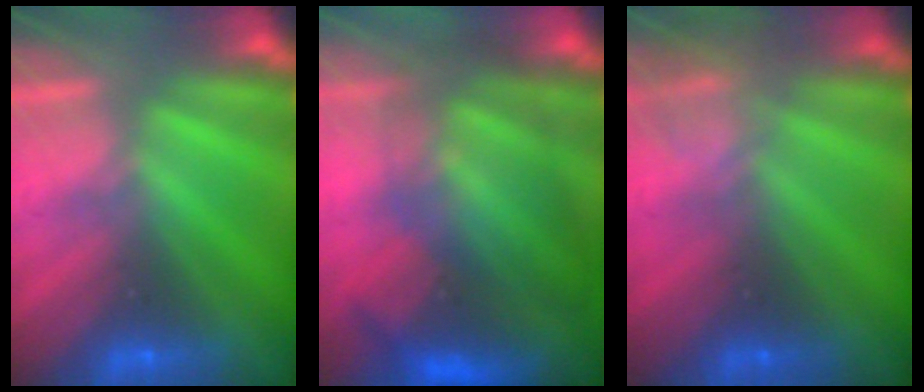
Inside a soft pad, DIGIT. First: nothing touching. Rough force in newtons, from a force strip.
{"total": 10.8}
{"total": 2.3}